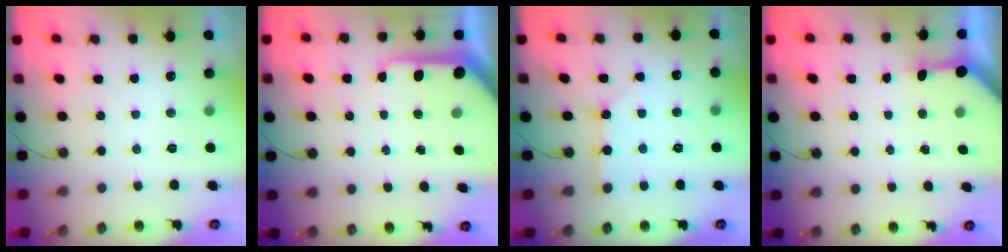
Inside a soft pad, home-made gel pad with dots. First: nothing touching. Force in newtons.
{"total": 9.7, "press": 9.7, "slide": 1.0}
{"total": 2.7, "press": 2.7, "slide": 0.4}
{"total": 3.3, "press": 3.3, "slide": 0.4}